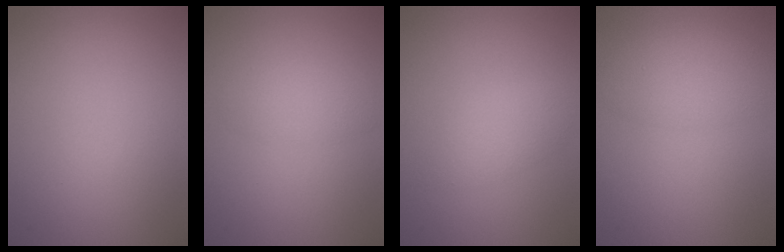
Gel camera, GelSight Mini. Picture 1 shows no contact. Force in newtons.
{"total": 2.3, "press": 2.3, "slide": 0.0}
{"total": 2.1, "press": 2.1, "slide": 0.1}
{"total": 4.8, "press": 4.8, "slide": 0.2}